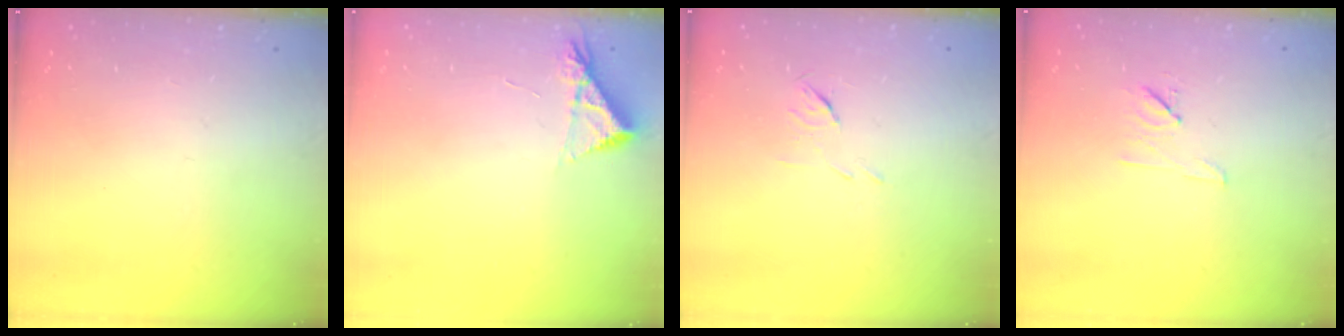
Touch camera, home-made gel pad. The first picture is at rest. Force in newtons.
{"total": 5.0, "press": 5.0, "slide": 0.8}
{"total": 4.1, "press": 3.9, "slide": 1.2}
{"total": 6.7, "press": 6.6, "slide": 1.1}